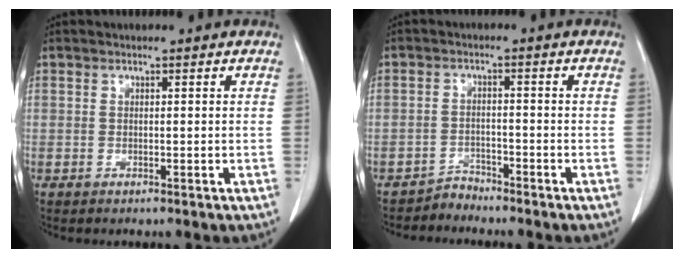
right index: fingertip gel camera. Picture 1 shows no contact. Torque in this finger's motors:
{"motor_torque": [-0.84, 0.04, -0.28, -0.08]}